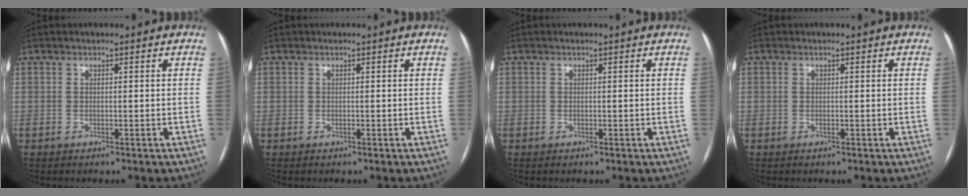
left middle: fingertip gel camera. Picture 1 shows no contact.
{"total": 0.0}
{"total": 0.0}
{"total": 0.0}